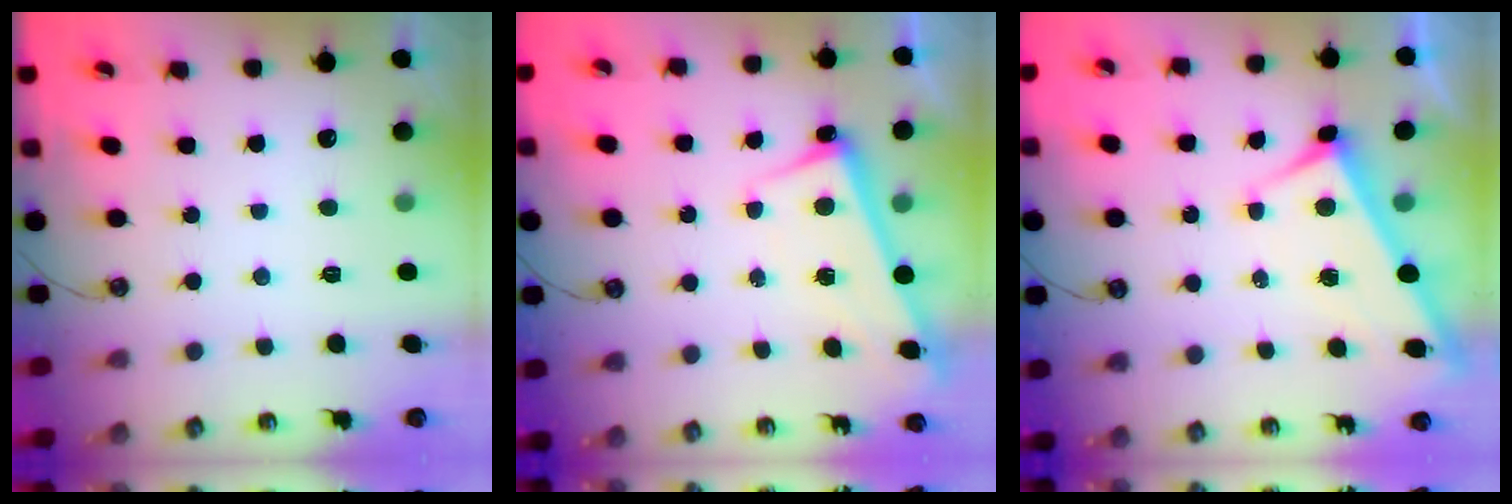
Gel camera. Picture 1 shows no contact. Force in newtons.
{"total": 2.8, "press": 2.6, "slide": 1.1}
{"total": 3.6, "press": 3.6, "slide": 0.2}